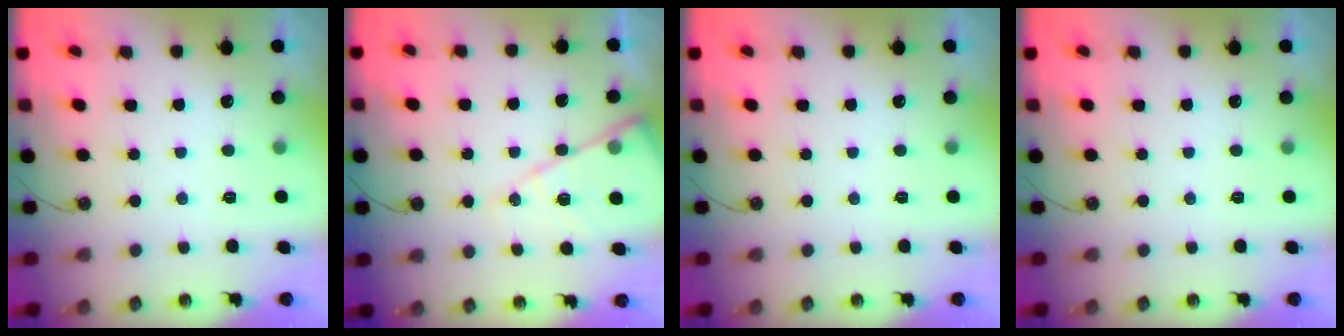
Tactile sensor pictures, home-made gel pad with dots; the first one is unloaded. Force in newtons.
{"total": 12.1, "press": 12.1, "slide": 1.0}
{"total": 0.0}
{"total": 0.0}